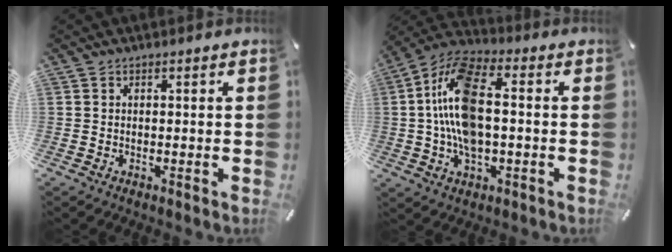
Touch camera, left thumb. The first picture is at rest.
{"total": 14.8, "force": [-0.1, 7.8, 12.6], "torque": [-0.269, 0.002, -0.004]}